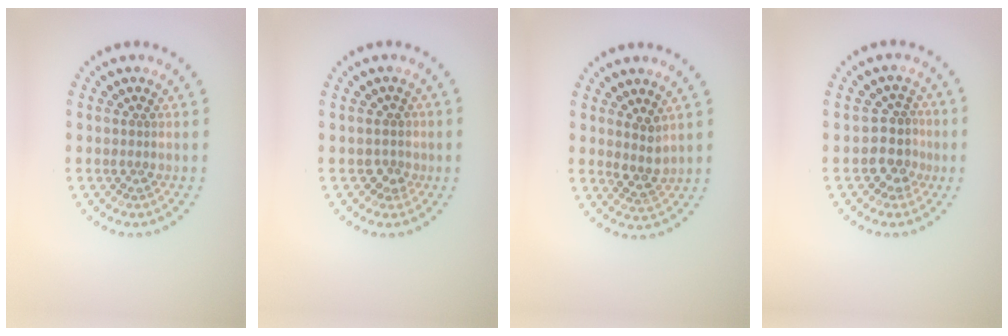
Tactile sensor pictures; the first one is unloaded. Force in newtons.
{"total": 1.4, "press": 1.1, "slide": 0.9}
{"total": 2.1, "press": 1.7, "slide": 1.2}
{"total": 2.8, "press": 2.3, "slide": 1.6}